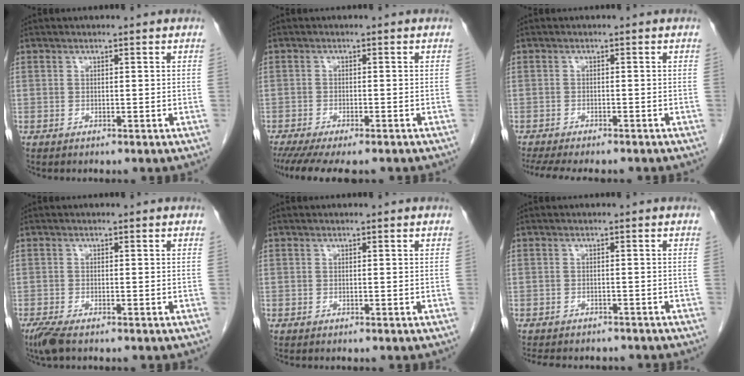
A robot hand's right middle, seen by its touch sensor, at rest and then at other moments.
{"total": 10.5, "force": [-8.6, 2.3, 5.5], "torque": [-0.083, -0.014, -0.126]}
{"total": 10.8, "force": [-9.3, 2.6, 4.9], "torque": [-0.080, -0.011, -0.128]}
{"total": 3.0, "force": [-2.2, 0.6, 2.0], "torque": [-0.046, -0.010, -0.042]}
{"total": 0.0}
{"total": 9.1, "force": [-7.9, 3.2, 2.9], "torque": [-0.052, 0.001, -0.098]}